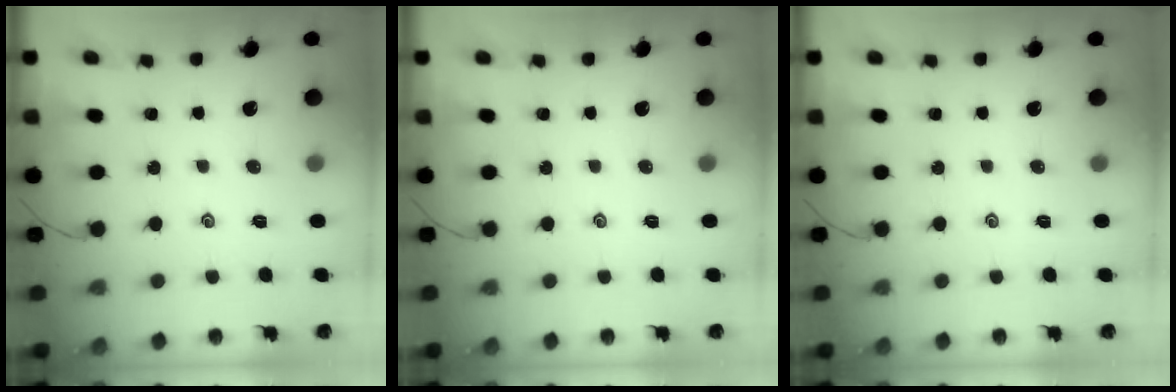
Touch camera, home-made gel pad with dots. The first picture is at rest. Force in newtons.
{"total": 0.0}
{"total": 0.0}